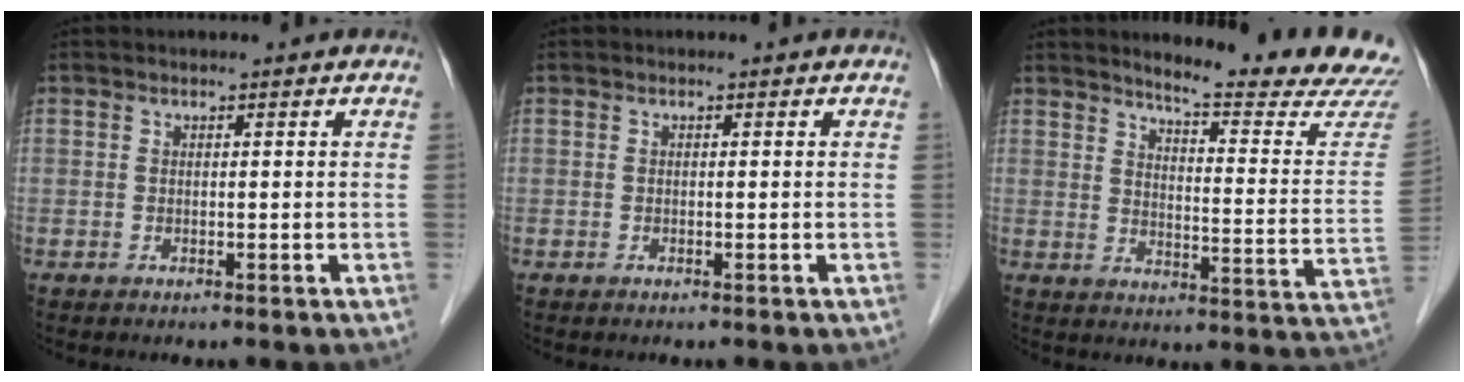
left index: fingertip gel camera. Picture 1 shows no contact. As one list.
[{"total": 0.0}, {"total": 17.2, "force": [16.4, -0.8, 5.1], "torque": [-0.076, -0.116, 0.191]}]